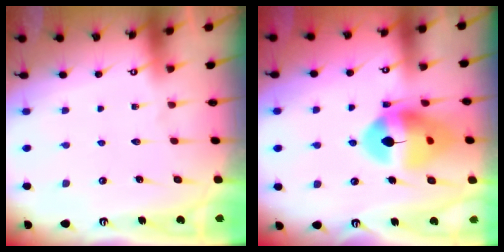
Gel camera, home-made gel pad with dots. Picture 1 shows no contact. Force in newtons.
{"total": 14.0, "press": 13.9, "slide": 1.7}